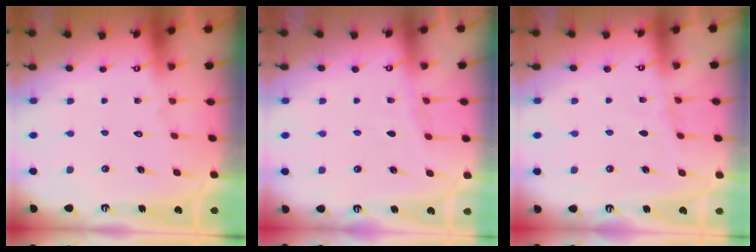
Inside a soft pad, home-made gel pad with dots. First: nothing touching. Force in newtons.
{"total": 3.3, "press": 3.2, "slide": 0.4}
{"total": 4.7, "press": 4.7, "slide": 0.5}